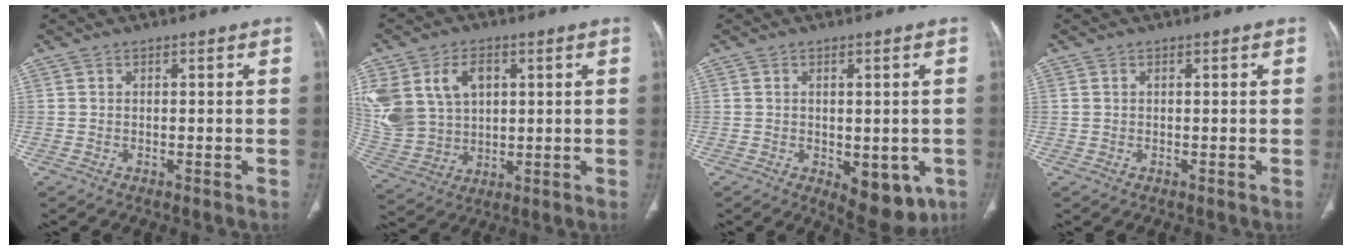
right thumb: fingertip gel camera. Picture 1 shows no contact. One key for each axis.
{"total": 18.5, "fx": 5.6, "fy": 13.7, "fz": 11.1, "tx": -0.251, "ty": 0.008, "tz": 0.126}
{"total": 9.0, "fx": -2.8, "fy": 4.8, "fz": 7.1, "tx": -0.060, "ty": -0.007, "tz": -0.023}
{"total": 0.0}